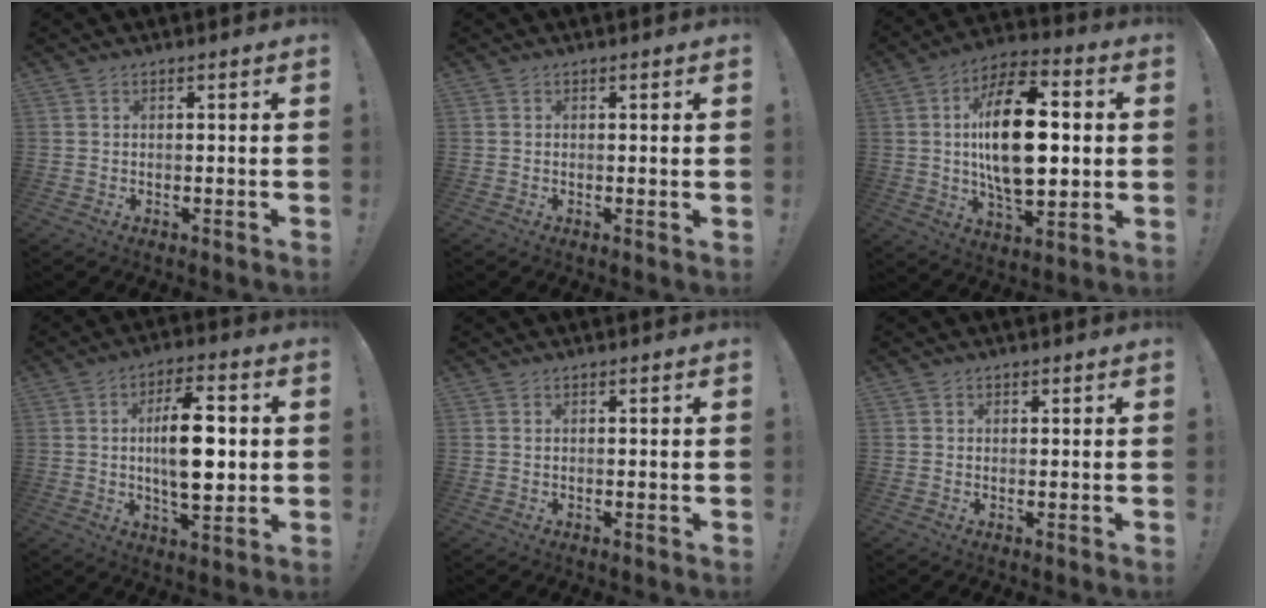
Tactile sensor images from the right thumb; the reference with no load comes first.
{"total": 0.6, "force": [0.4, -0.1, 0.4], "torque": [0.007, -0.007, 0.005]}
{"total": 22.9, "force": [1.7, 12.0, 19.4], "torque": [-0.341, 0.006, 0.022]}
{"total": 14.8, "force": [0.9, 6.5, 13.2], "torque": [-0.224, -0.002, 0.006]}
{"total": 0.6, "force": [0.4, -0.2, 0.4], "torque": [-0.001, -0.004, 0.006]}
{"total": 0.9, "force": [0.5, 0.7, 0.1], "torque": [0.006, -0.003, 0.009]}